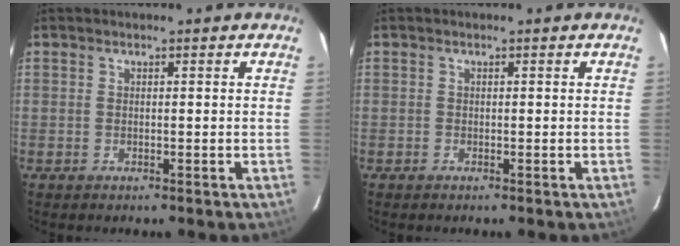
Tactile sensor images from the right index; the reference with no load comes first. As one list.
[{"total": 0.0}]